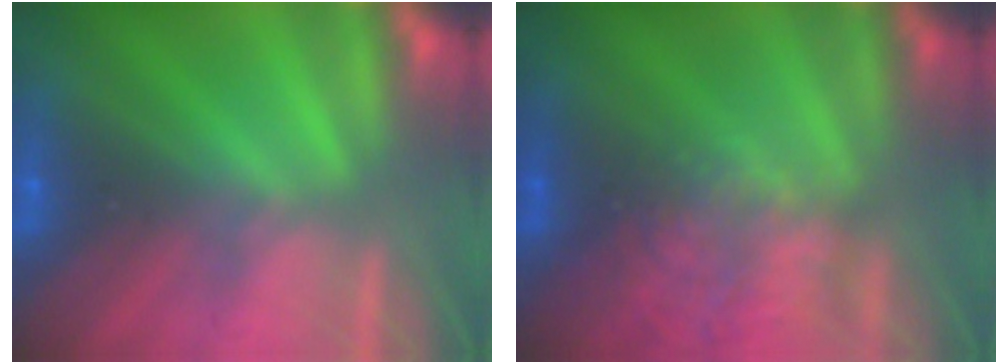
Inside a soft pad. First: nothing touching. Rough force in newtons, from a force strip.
{"total": 2.2}